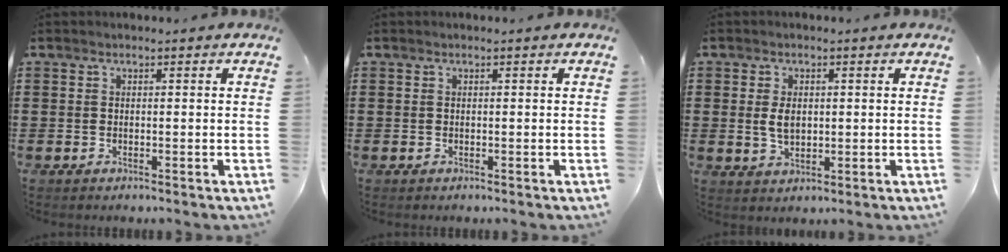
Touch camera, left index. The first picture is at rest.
{"total": 0.0}
{"total": 3.4, "force": [0.3, 2.1, 2.7], "torque": [-0.055, 0.001, -0.001]}